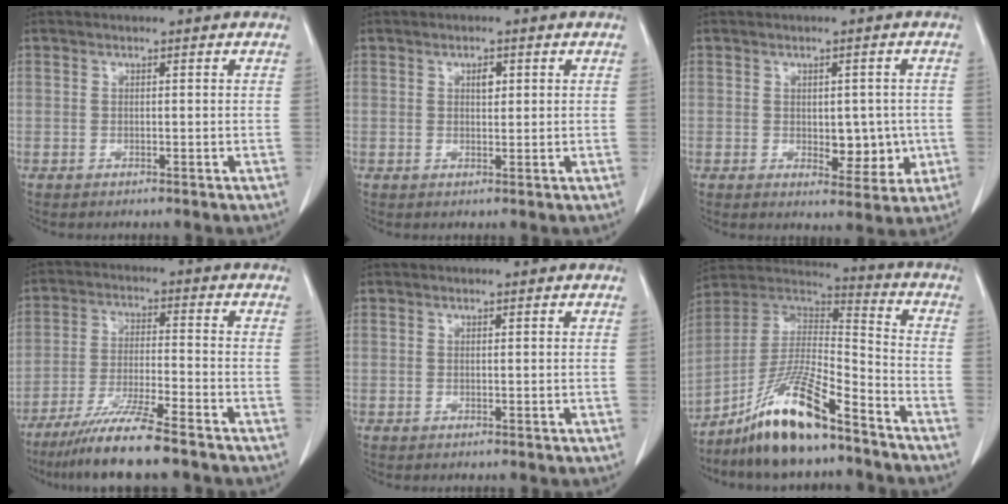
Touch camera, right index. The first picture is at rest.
{"total": 1.7, "force": [0.6, 0.8, 1.3], "torque": [-0.022, -0.001, 0.012]}
{"total": 5.7, "force": [-0.4, 3.2, 4.7], "torque": [-0.050, 0.001, 0.008]}
{"total": 10.0, "force": [-7.9, -0.4, 6.2], "torque": [-0.112, -0.031, -0.141]}
{"total": 0.0}
{"total": 14.6, "force": [-10.3, 2.2, 10.2], "torque": [-0.204, -0.003, -0.187]}